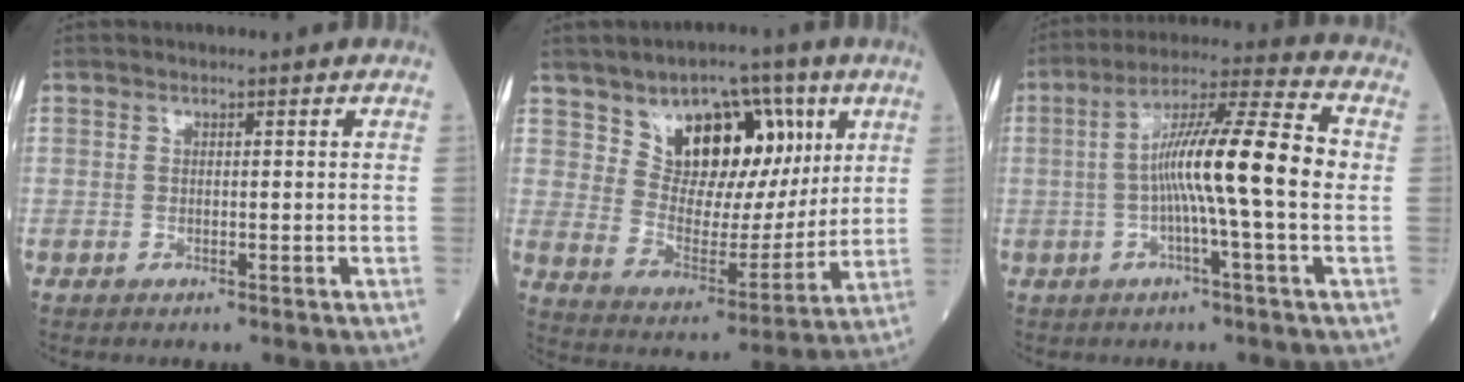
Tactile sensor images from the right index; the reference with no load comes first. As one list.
[{"total": 14.3, "force": [6.6, 8.2, 9.7], "torque": [-0.146, 0.016, 0.120]}, {"total": 13.0, "force": [-0.8, -0.2, 13.0], "torque": [-0.221, 0.019, -0.025]}]